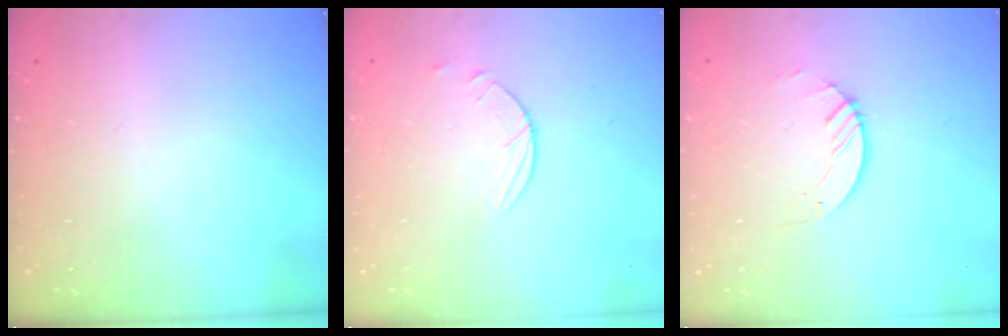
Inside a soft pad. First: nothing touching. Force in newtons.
{"total": 2.9, "press": 2.8, "slide": 0.3}
{"total": 2.8, "press": 2.8, "slide": 0.3}